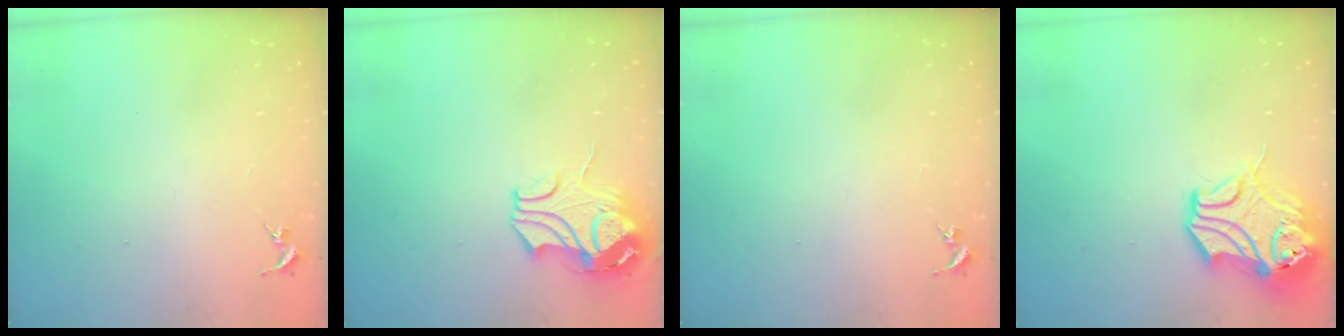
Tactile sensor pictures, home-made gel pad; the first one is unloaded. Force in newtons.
{"total": 10.5, "press": 10.4, "slide": 1.1}
{"total": 0.0}
{"total": 14.2, "press": 14.1, "slide": 1.9}